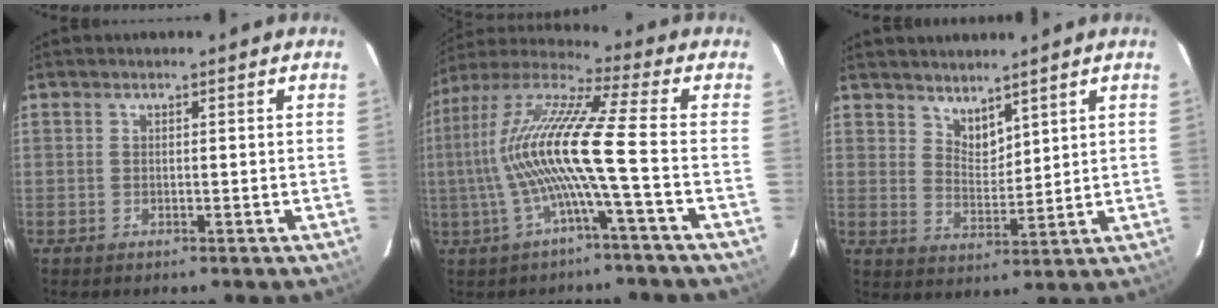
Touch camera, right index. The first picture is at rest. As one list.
[{"total": 14.8, "force": [-2.7, -1.2, 14.5], "torque": [-0.264, -0.003, -0.053]}, {"total": 4.8, "force": [4.1, 2.0, 1.6], "torque": [-0.020, -0.005, 0.076]}]